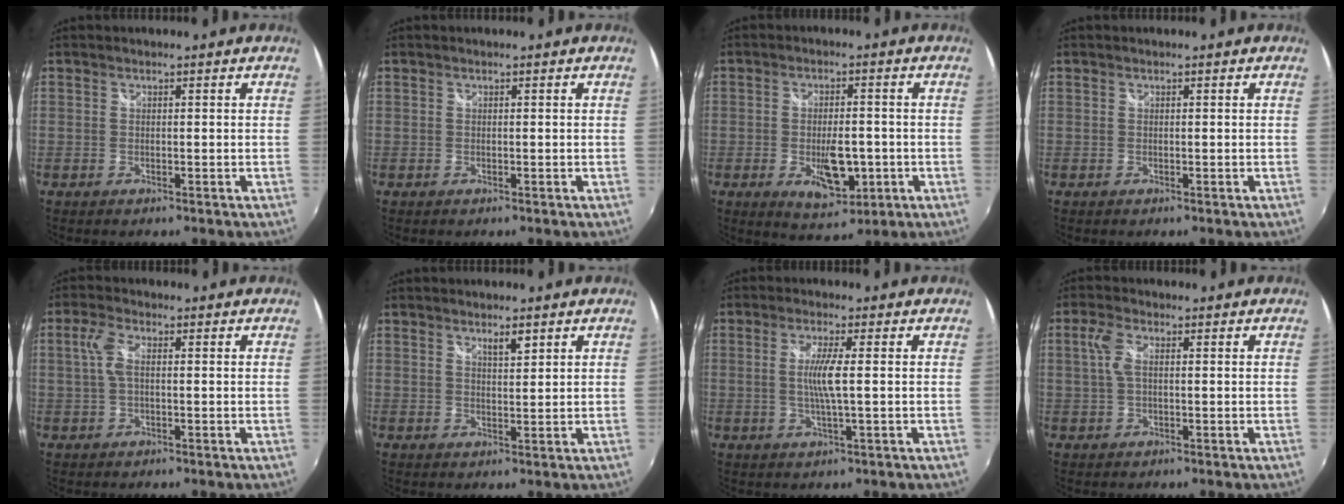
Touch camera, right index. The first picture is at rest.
{"total": 0.0}
{"total": 8.8, "force": [-2.6, 4.1, 7.3], "torque": [-0.130, -0.013, -0.033]}
{"total": 0.0}
{"total": 3.8, "force": [0.4, 1.4, 3.5], "torque": [-0.075, 0.005, 0.012]}
{"total": 2.5, "force": [1.8, 0.7, 1.7], "torque": [-0.024, 0.001, 0.029]}
{"total": 4.7, "force": [0.1, -0.2, 4.7], "torque": [-0.090, -0.006, 0.002]}
{"total": 3.6, "force": [0.6, 1.5, 3.2], "torque": [-0.069, 0.005, 0.014]}